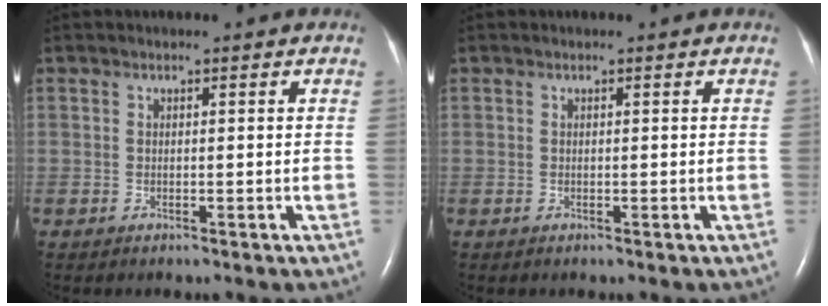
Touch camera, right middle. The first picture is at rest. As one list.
[{"total": 0.0}]